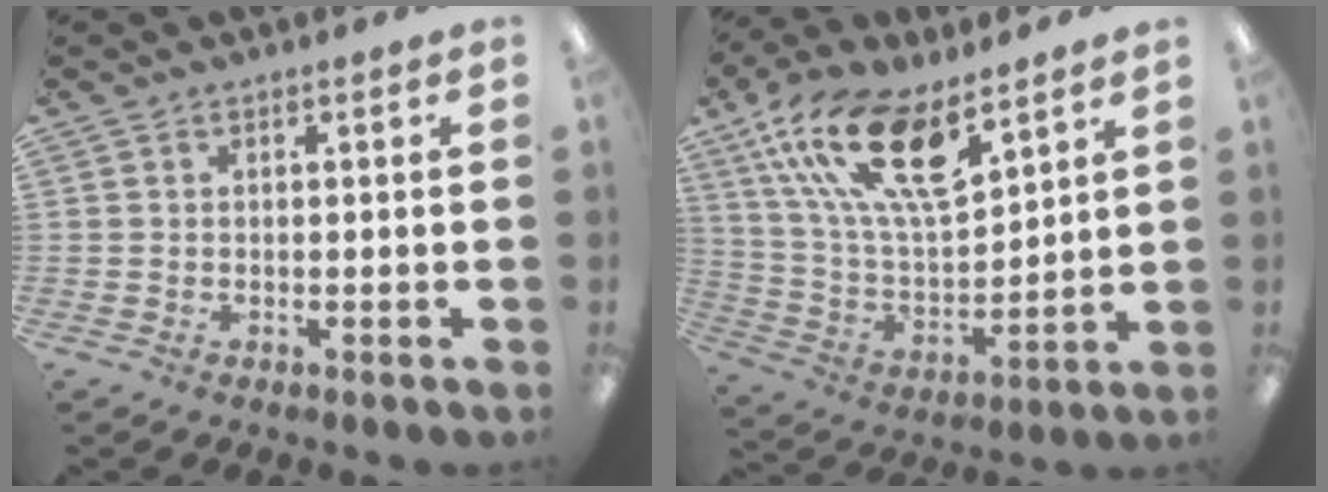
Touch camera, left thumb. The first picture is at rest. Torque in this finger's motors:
{"motor_torque": [0.57, 0.60, 1.62, -1.15, 0.58]}